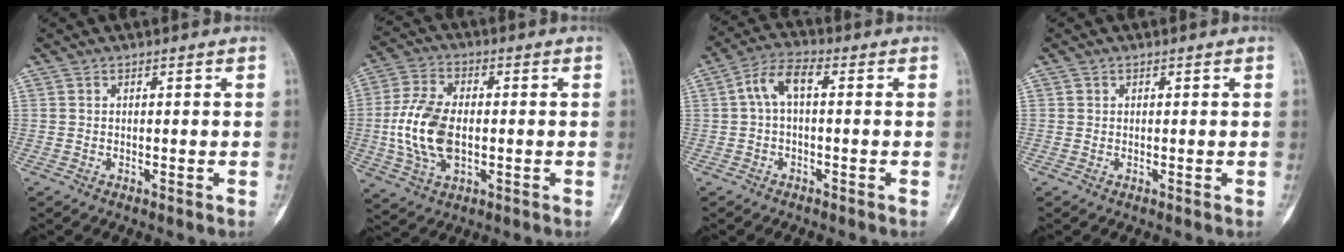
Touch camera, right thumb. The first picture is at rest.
{"total": 12.8, "force": [-1.3, 7.4, 10.4], "torque": [-0.209, 0.008, -0.023]}
{"total": 5.8, "force": [0.3, 2.5, 5.2], "torque": [-0.102, 0.024, -0.004]}
{"total": 0.0}